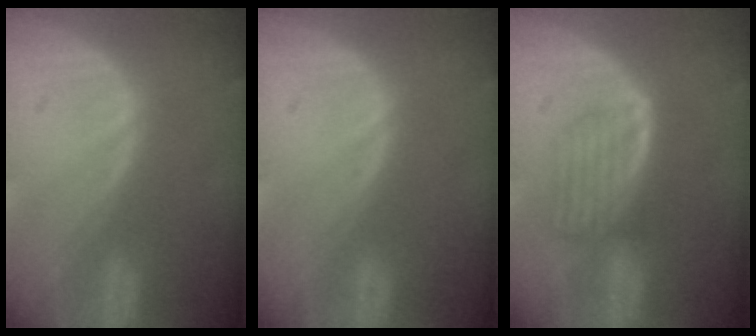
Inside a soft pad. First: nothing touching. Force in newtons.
{"total": 0.0}
{"total": 5.7, "press": 5.3, "slide": 2.2}